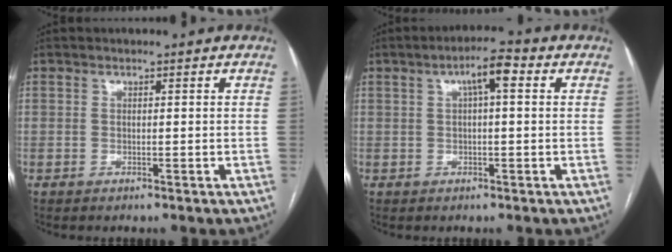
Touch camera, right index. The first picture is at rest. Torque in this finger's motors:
{"motor_torque": [0.61, 0.35, 0.13, 0.09]}